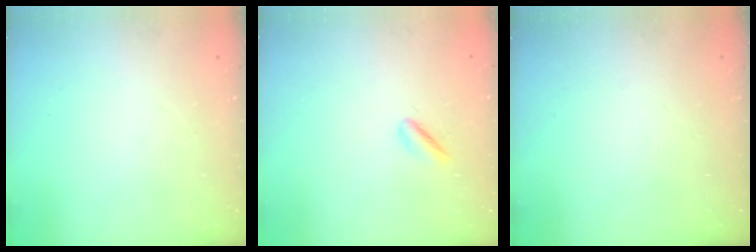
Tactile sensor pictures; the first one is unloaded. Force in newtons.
{"total": 1.5, "press": 1.3, "slide": 0.6}
{"total": 0.0}